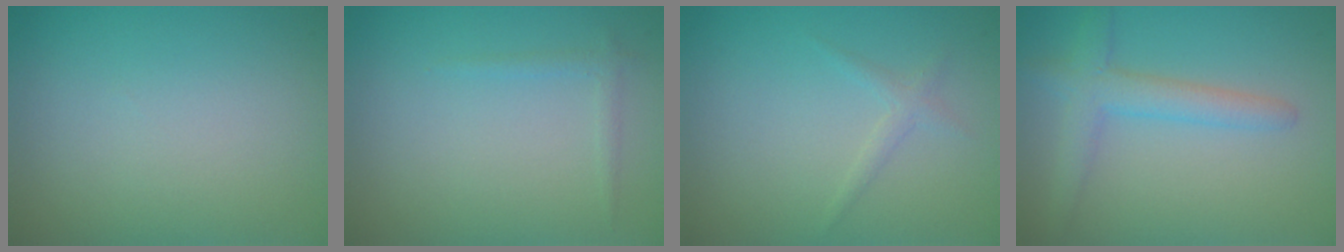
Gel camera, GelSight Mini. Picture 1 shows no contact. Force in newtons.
{"total": 0.9, "press": 0.9, "slide": 0.1}
{"total": 1.0, "press": 1.0, "slide": 0.1}
{"total": 3.2, "press": 3.2, "slide": 0.1}